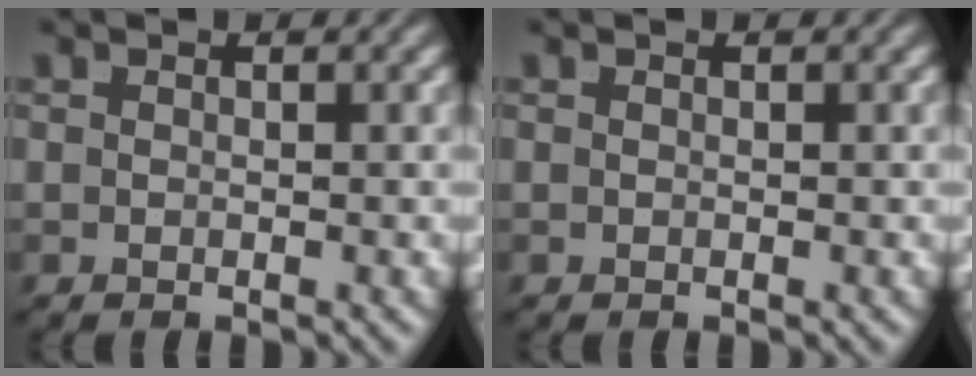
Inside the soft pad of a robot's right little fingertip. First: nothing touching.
{"total": 0.0}